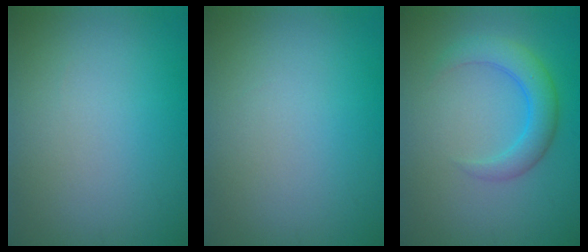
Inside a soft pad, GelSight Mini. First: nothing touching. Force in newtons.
{"total": 0.0}
{"total": 3.6, "press": 3.6, "slide": 0.2}